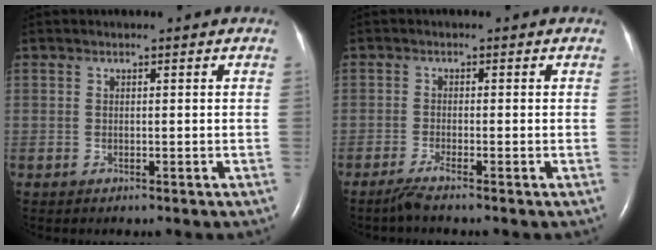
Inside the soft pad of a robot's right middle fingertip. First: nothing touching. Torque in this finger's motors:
{"motor_torque": [-0.04, 0.06, -0.02, 0.01]}